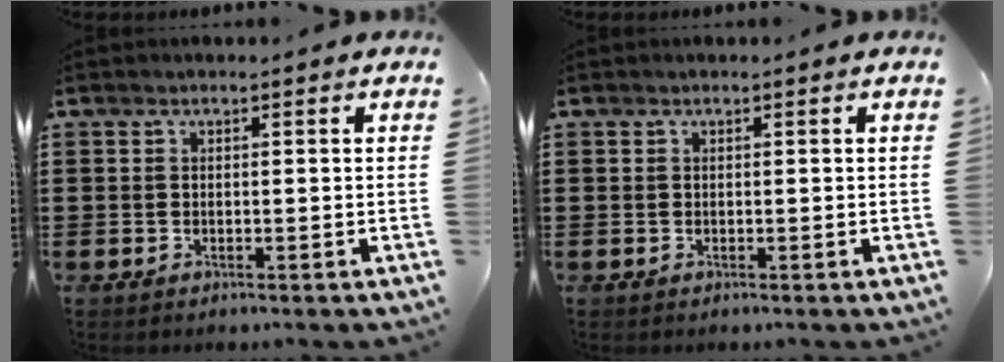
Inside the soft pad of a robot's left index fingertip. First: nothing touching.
{"total": 0.0}